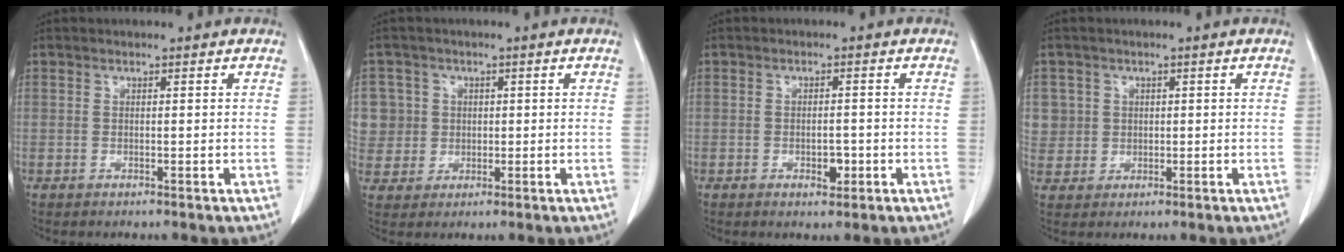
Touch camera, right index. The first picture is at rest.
{"total": 7.3, "force": [1.1, 7.2, 0.2], "torque": [-0.012, 0.030, 0.035]}
{"total": 2.5, "force": [-1.0, 1.2, 1.9], "torque": [-0.032, 0.003, -0.010]}
{"total": 4.2, "force": [1.0, 4.1, -0.1], "torque": [0.012, 0.008, 0.025]}